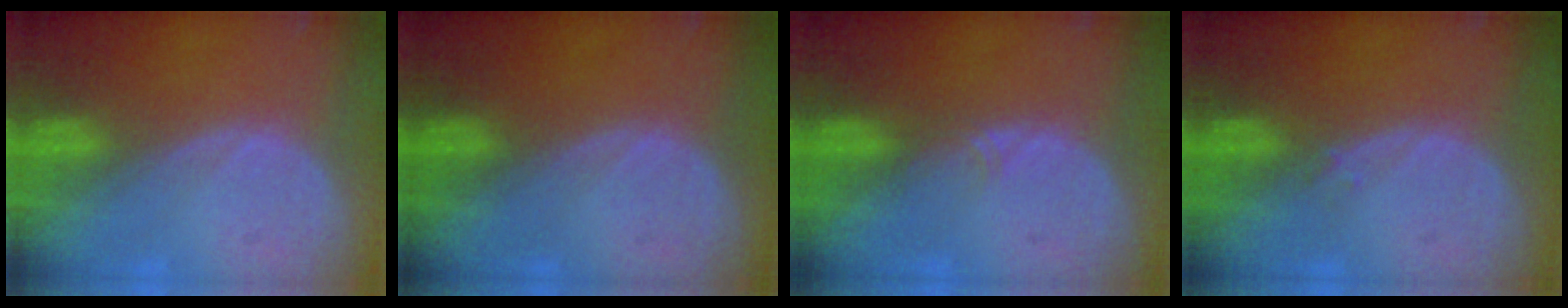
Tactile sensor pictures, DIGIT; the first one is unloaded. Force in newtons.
{"total": 0.0}
{"total": 1.1, "press": 1.0, "slide": 0.6}
{"total": 0.7, "press": 0.7, "slide": 0.1}